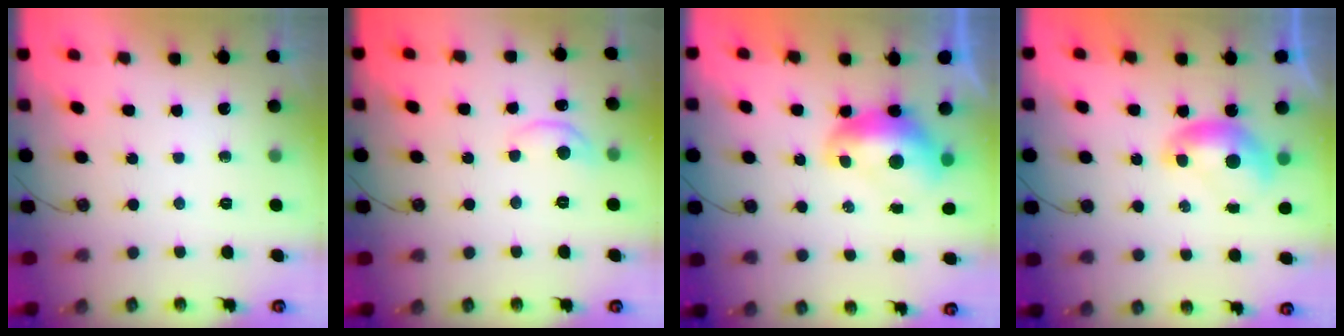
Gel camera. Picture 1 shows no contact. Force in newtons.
{"total": 3.0, "press": 2.9, "slide": 0.5}
{"total": 1.7, "press": 1.6, "slide": 0.6}
{"total": 0.0}